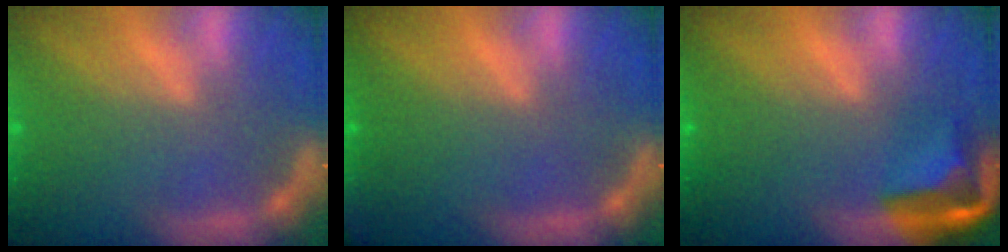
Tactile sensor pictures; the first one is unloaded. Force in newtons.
{"total": 2.4}
{"total": 5.9}